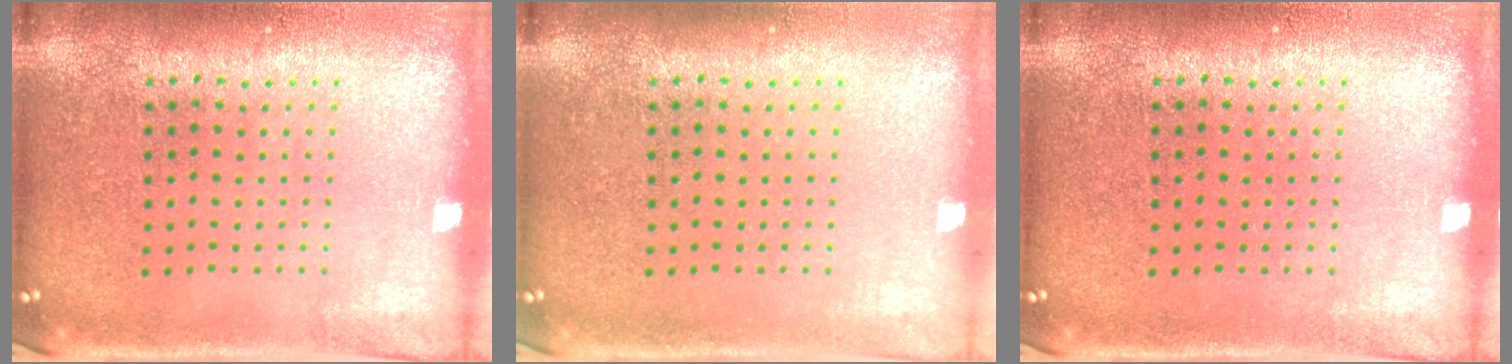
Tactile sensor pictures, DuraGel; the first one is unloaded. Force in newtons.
{"total": 0.0}
{"total": 0.0}